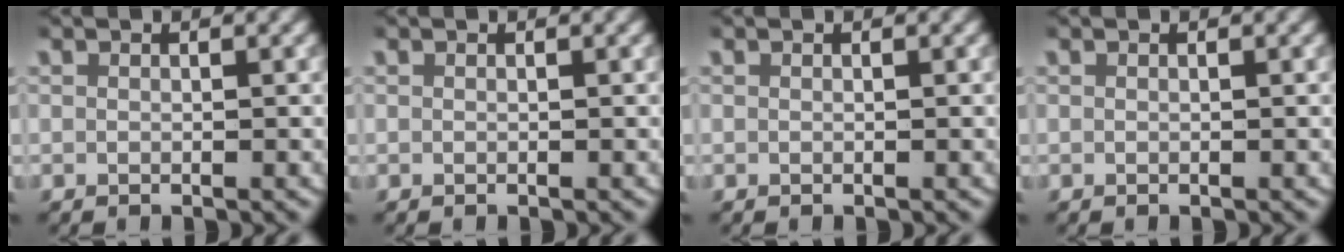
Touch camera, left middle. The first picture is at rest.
{"total": 0.0}
{"total": 0.0}
{"total": 0.0}